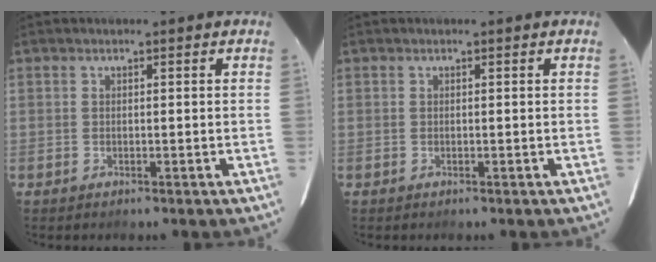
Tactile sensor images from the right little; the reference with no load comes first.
{"total": 0.0}